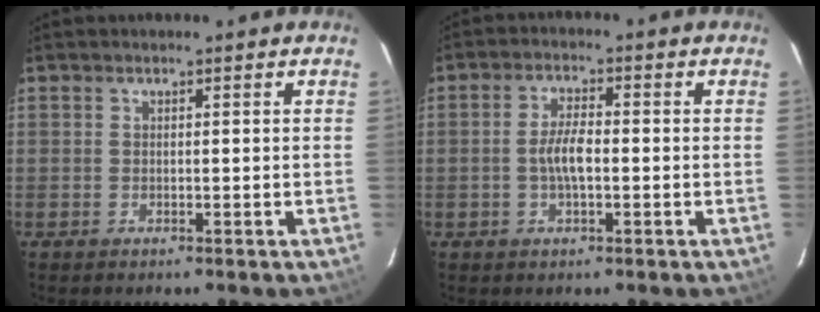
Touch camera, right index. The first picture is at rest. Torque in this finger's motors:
{"motor_torque": [0.48, -0.23, 0.47, 0.11]}